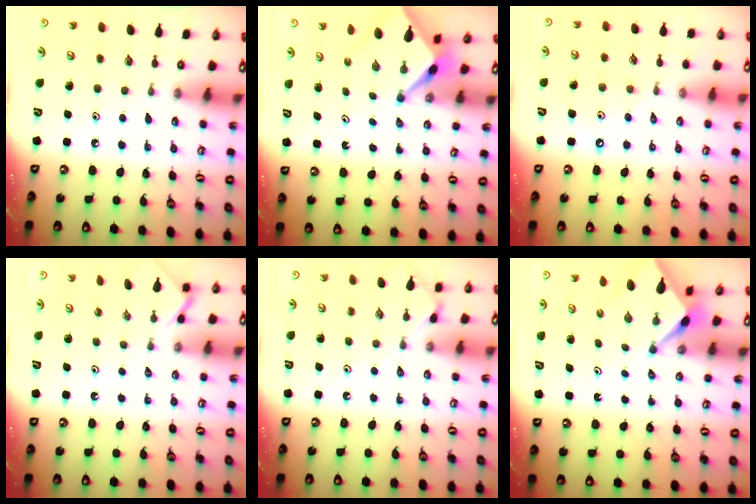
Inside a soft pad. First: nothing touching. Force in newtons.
{"total": 3.3, "press": 3.3, "slide": 0.2}
{"total": 2.9, "press": 2.8, "slide": 0.5}
{"total": 2.4, "press": 2.4, "slide": 0.4}
{"total": 3.2, "press": 3.1, "slide": 0.5}
{"total": 2.4, "press": 2.4, "slide": 0.3}